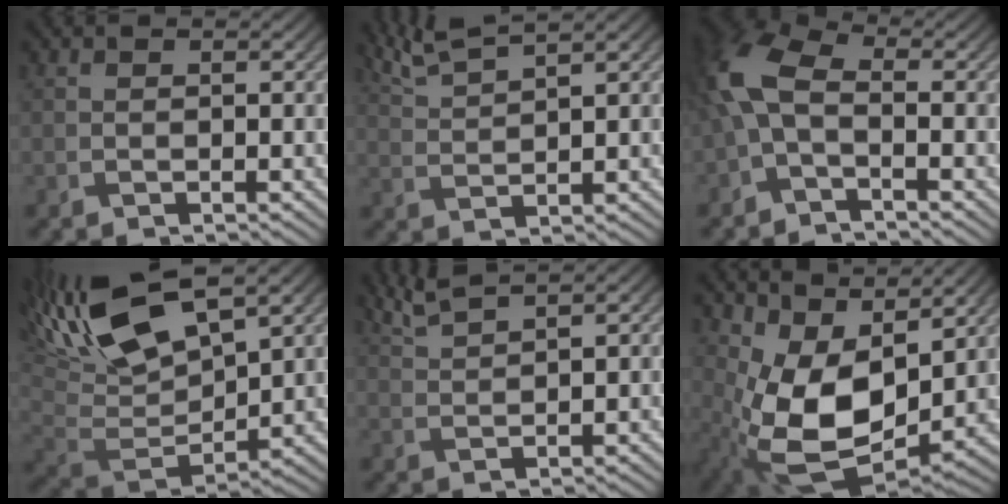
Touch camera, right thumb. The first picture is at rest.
{"total": 5.4, "force": [4.4, 0.7, 3.1], "torque": [-0.068, 0.017, 0.091]}
{"total": 7.5, "force": [-1.7, 3.9, 6.2], "torque": [-0.156, 0.010, -0.052]}
{"total": 16.8, "force": [8.4, 7.0, 12.7], "torque": [-0.300, 0.025, 0.155]}
{"total": 4.5, "force": [3.6, 0.7, 2.6], "torque": [-0.052, 0.014, 0.077]}
{"total": 12.2, "force": [2.6, 7.3, 9.5], "torque": [-0.193, -0.024, 0.054]}